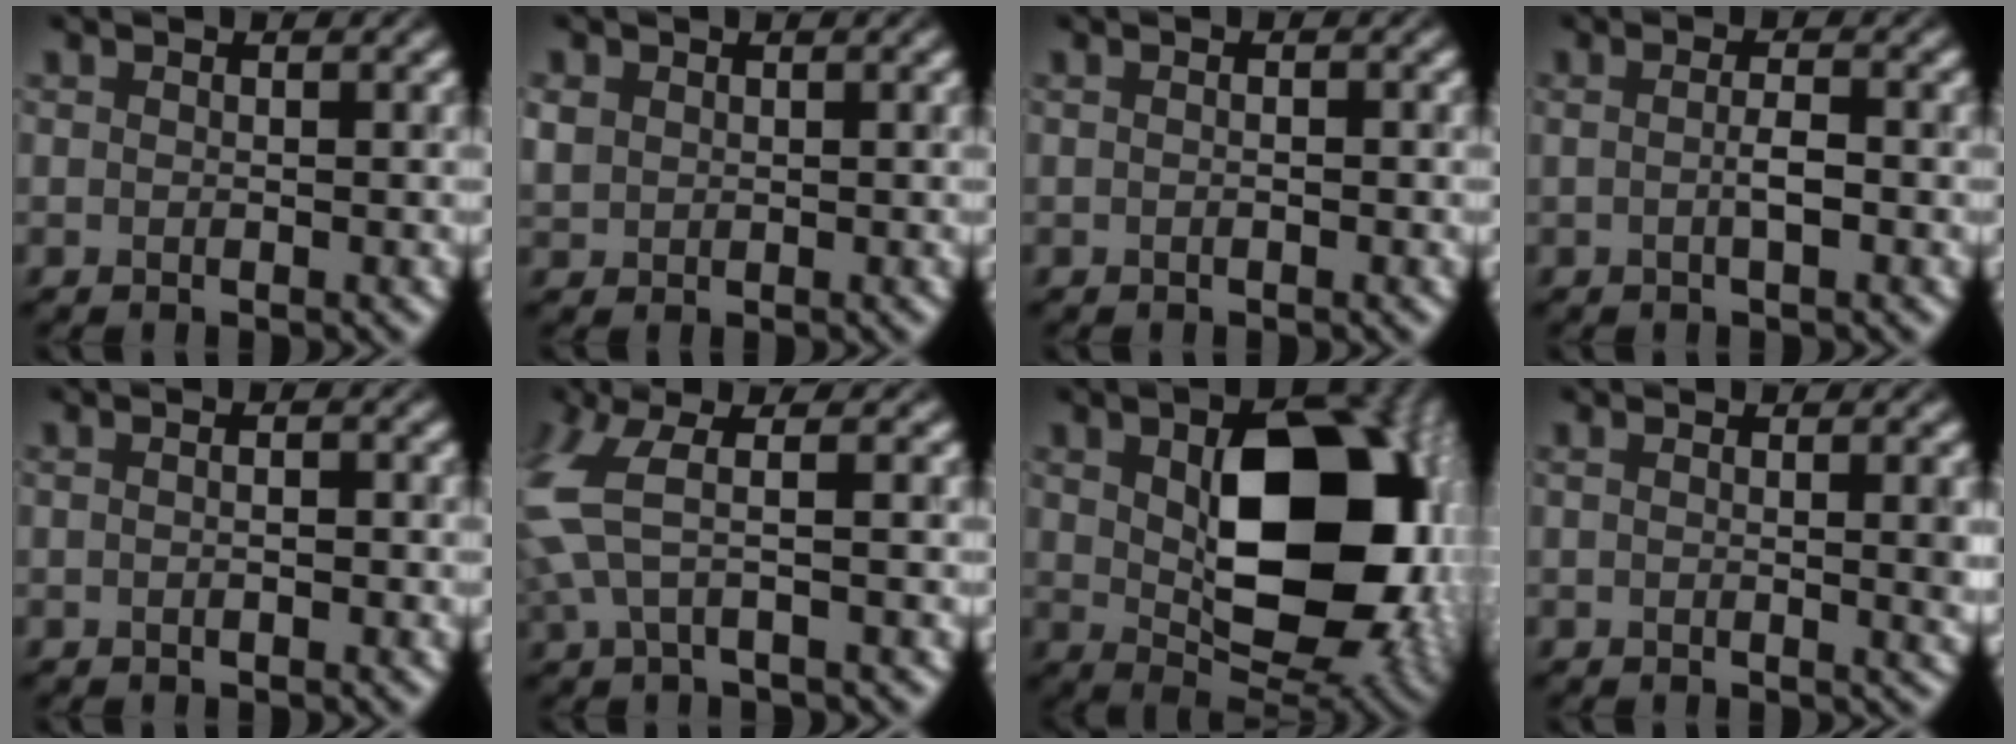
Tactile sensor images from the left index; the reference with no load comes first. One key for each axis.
{"total": 1.2, "fx": 0.4, "fy": 1.0, "fz": 0.4, "tx": -0.012, "ty": 0.001, "tz": 0.010}
{"total": 1.0, "fx": 0.1, "fy": 0.4, "fz": 0.9, "tx": -0.008, "ty": -0.001, "tz": -0.007}
{"total": 1.7, "fx": -0.2, "fy": 0.2, "fz": 1.7, "tx": -0.034, "ty": 0.001, "tz": -0.006}
{"total": 1.7, "fx": 0.2, "fy": 0.8, "fz": 1.5, "tx": -0.009, "ty": 0.008, "tz": -0.014}
{"total": 4.2, "fx": 0.7, "fy": 1.0, "fz": 4.0, "tx": -0.106, "ty": 0.003, "tz": 0.013}
{"total": 14.7, "fx": 1.5, "fy": 8.7, "fz": 11.7, "tx": -0.166, "ty": -0.011, "tz": 0.045}
{"total": 2.8, "fx": 0.3, "fy": 0.6, "fz": 2.7, "tx": -0.034, "ty": 0.000, "tz": 0.003}